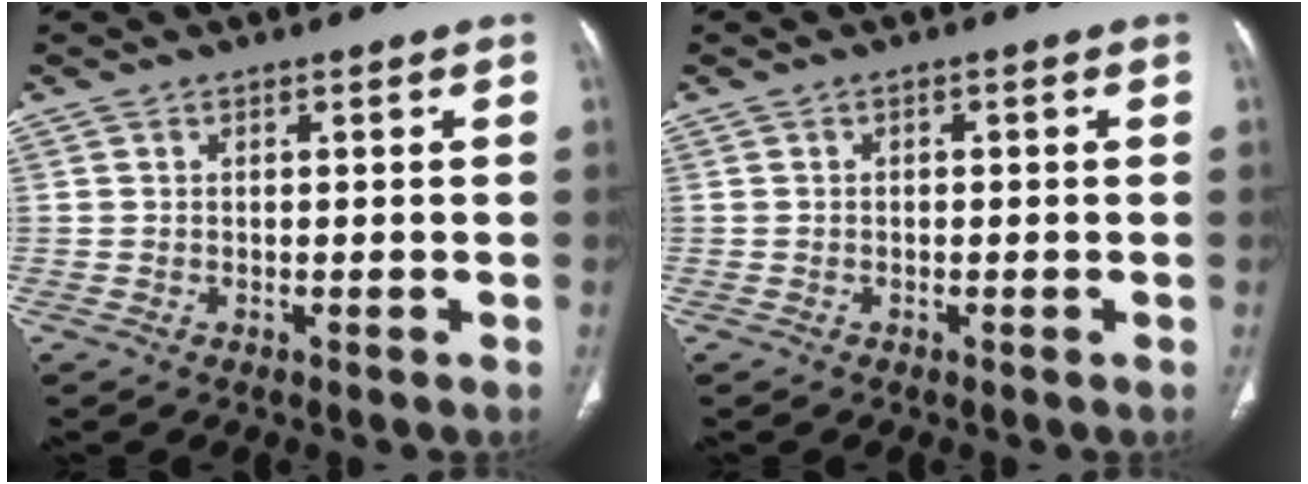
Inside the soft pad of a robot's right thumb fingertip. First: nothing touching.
{"total": 0.6, "force": [-0.1, 0.4, 0.4], "torque": [-0.001, 0.002, -0.007]}